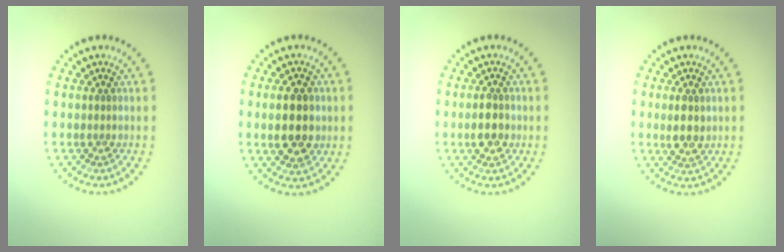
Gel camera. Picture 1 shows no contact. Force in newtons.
{"total": 4.7, "press": 4.7, "slide": 0.3}
{"total": 2.8, "press": 2.8, "slide": 0.2}
{"total": 2.1, "press": 2.0, "slide": 0.6}